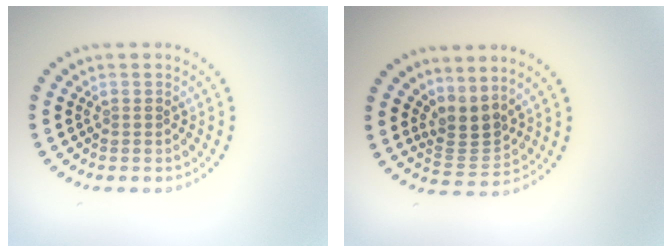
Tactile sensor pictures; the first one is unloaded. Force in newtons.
{"total": 2.8, "press": 1.9, "slide": 2.1}